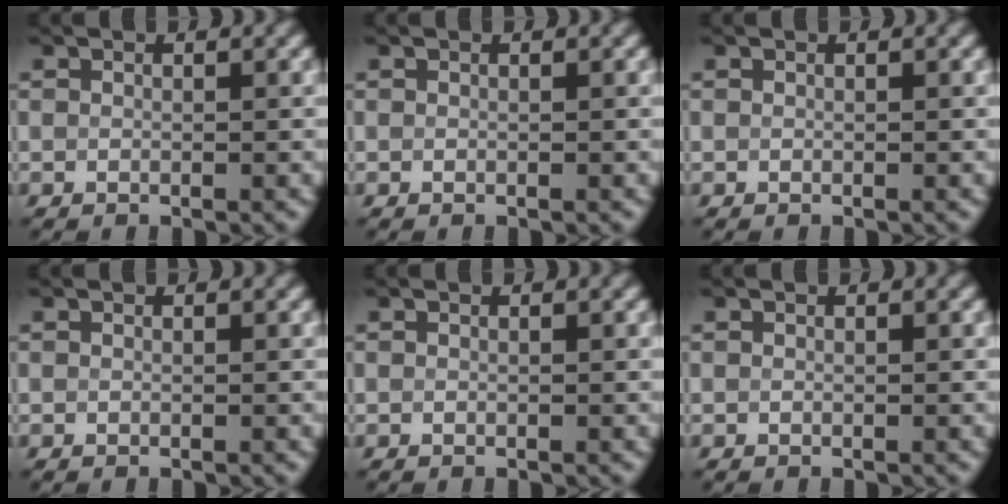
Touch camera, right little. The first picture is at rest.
{"total": 0.0}
{"total": 0.0}
{"total": 0.0}
{"total": 0.0}
{"total": 0.0}